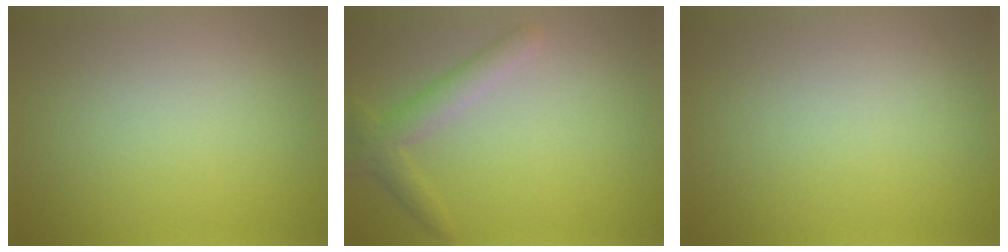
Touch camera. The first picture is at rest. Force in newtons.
{"total": 2.7, "press": 2.7, "slide": 0.1}
{"total": 0.0}